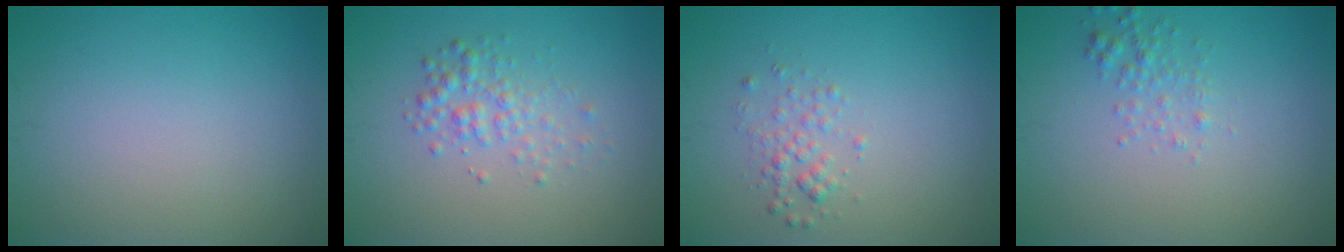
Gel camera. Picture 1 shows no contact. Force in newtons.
{"total": 2.3, "press": 2.3, "slide": 0.1}
{"total": 1.5, "press": 1.5, "slide": 0.1}
{"total": 1.6, "press": 1.5, "slide": 0.2}